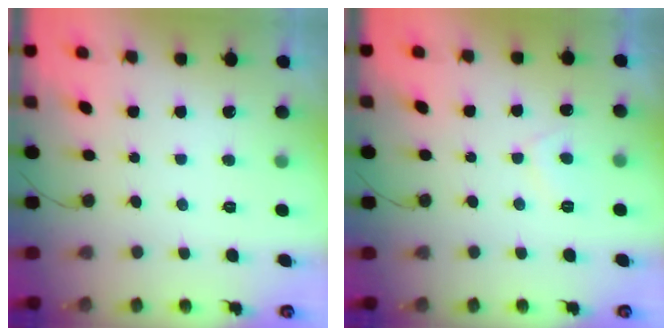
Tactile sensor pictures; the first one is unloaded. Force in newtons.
{"total": 2.6, "press": 2.5, "slide": 0.8}